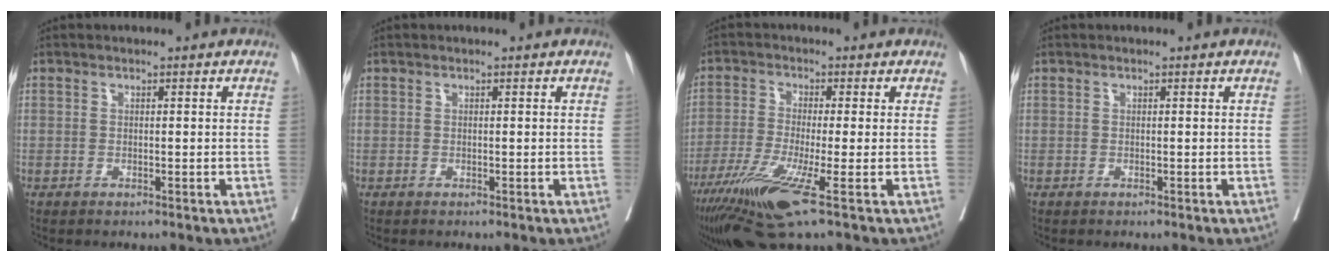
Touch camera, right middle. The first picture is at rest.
{"total": 0.0}
{"total": 10.2, "force": [-5.1, 0.2, 8.8], "torque": [-0.168, -0.033, -0.094]}
{"total": 0.0}